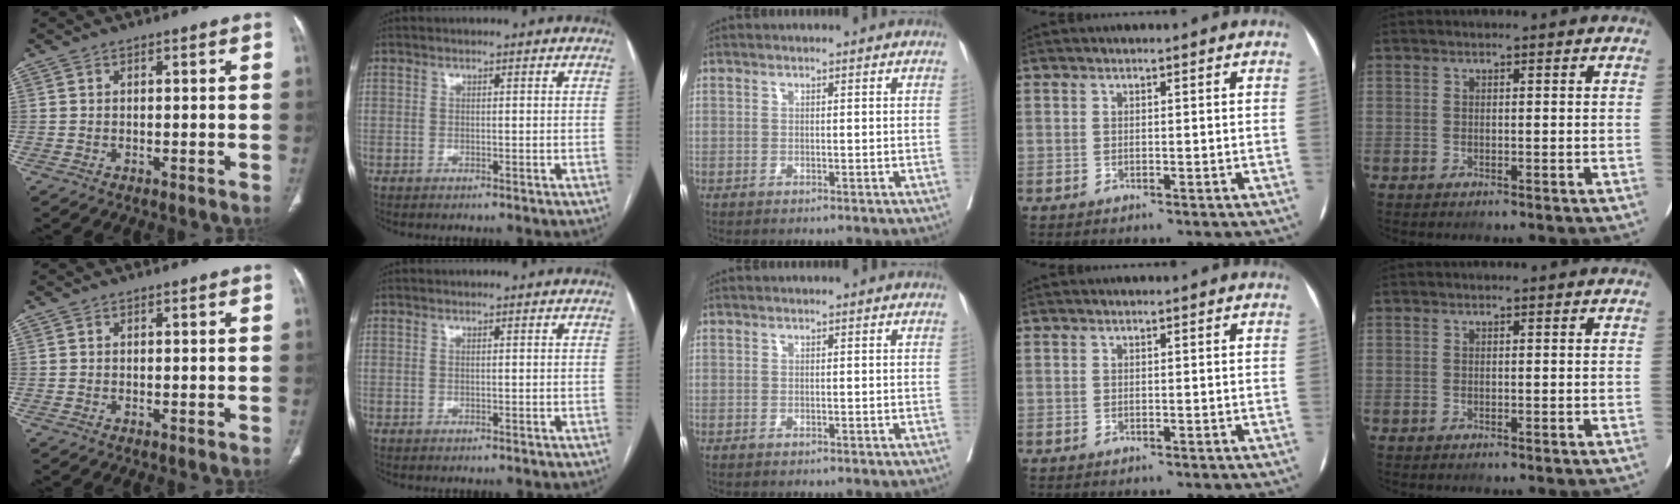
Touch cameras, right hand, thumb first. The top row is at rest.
{}